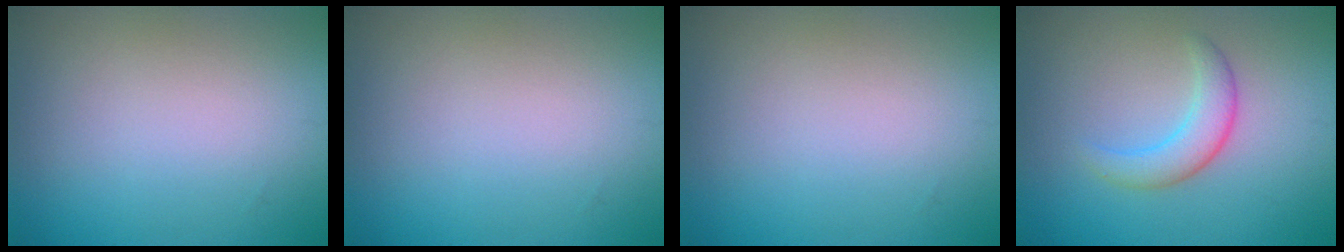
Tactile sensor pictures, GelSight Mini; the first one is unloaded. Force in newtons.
{"total": 0.0}
{"total": 0.0}
{"total": 2.8, "press": 2.8, "slide": 0.2}